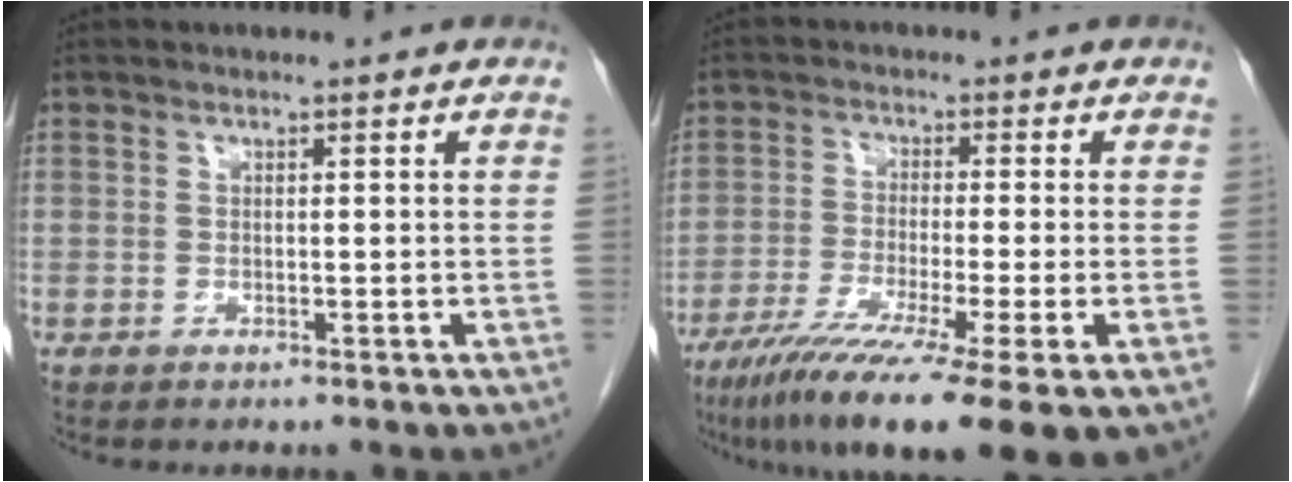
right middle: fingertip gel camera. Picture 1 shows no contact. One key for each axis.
{"total": 15.9, "fx": -10.0, "fy": 0.6, "fz": 12.4, "tx": -0.182, "ty": -0.041, "tz": -0.158}